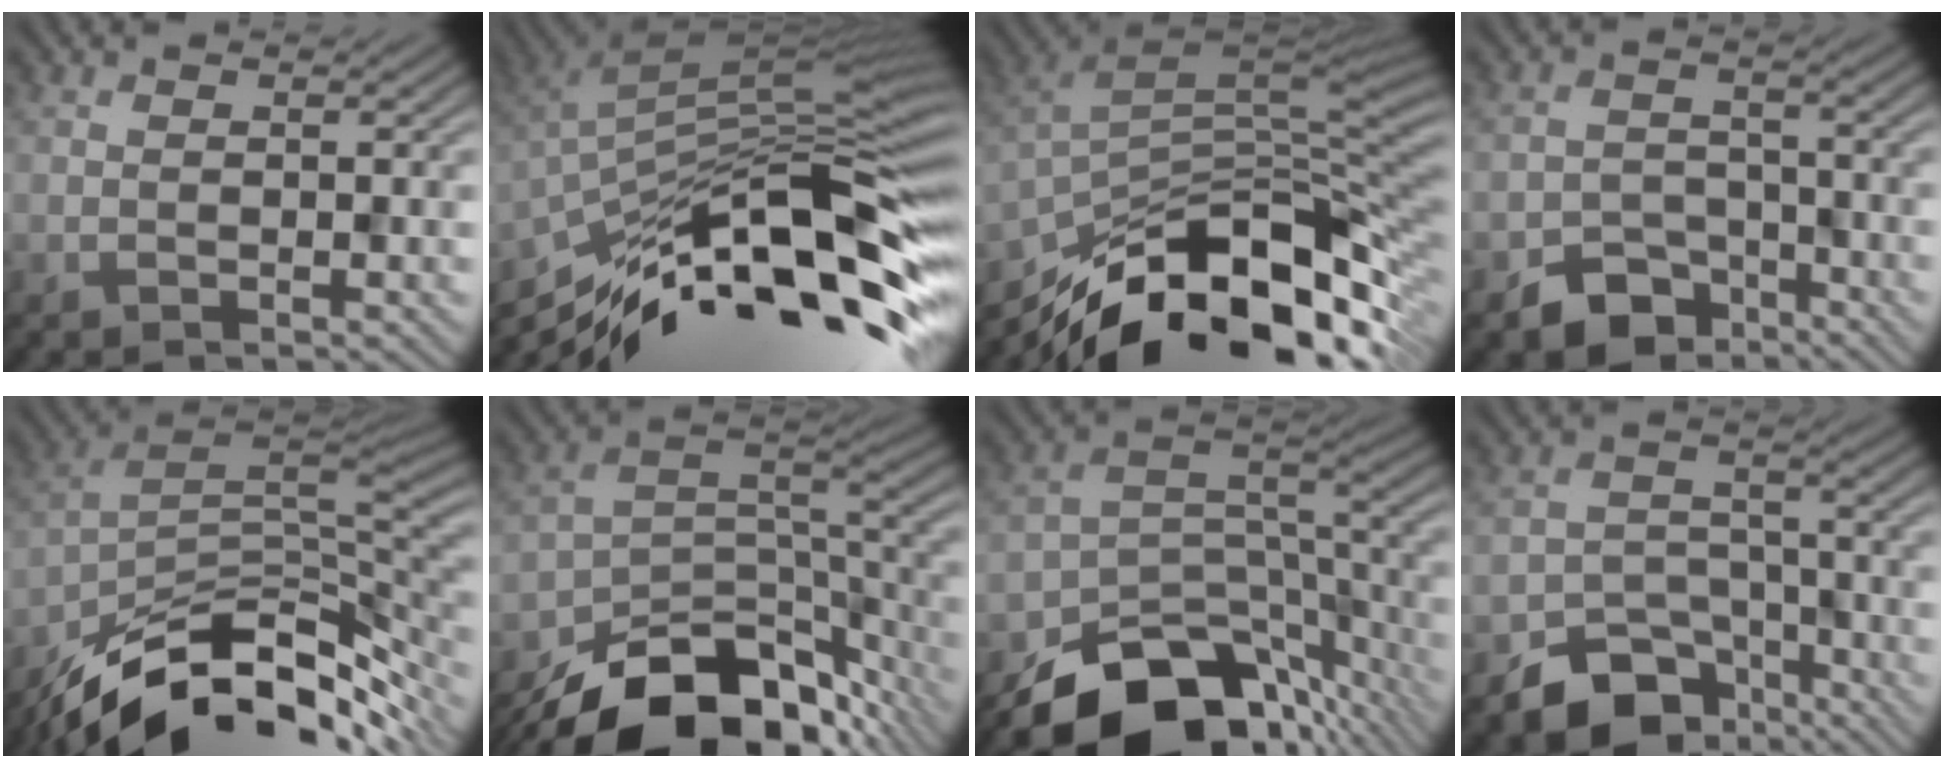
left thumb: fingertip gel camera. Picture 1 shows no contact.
{"total": 16.9, "force": [-9.2, 5.2, 13.3], "torque": [-0.245, 0.001, -0.166]}
{"total": 16.3, "force": [-9.4, 7.0, 11.4], "torque": [-0.227, -0.023, -0.160]}
{"total": 6.0, "force": [-4.4, 3.6, 2.0], "torque": [-0.033, -0.007, -0.084]}
{"total": 14.0, "force": [-9.6, 5.5, 8.5], "torque": [-0.170, -0.010, -0.164]}
{"total": 16.2, "force": [-12.1, 7.4, 7.7], "torque": [-0.164, -0.031, -0.178]}
{"total": 14.7, "force": [-10.7, 7.2, 7.0], "torque": [-0.136, -0.021, -0.166]}
{"total": 8.7, "force": [-6.0, 5.3, 3.5], "torque": [-0.052, -0.016, -0.104]}